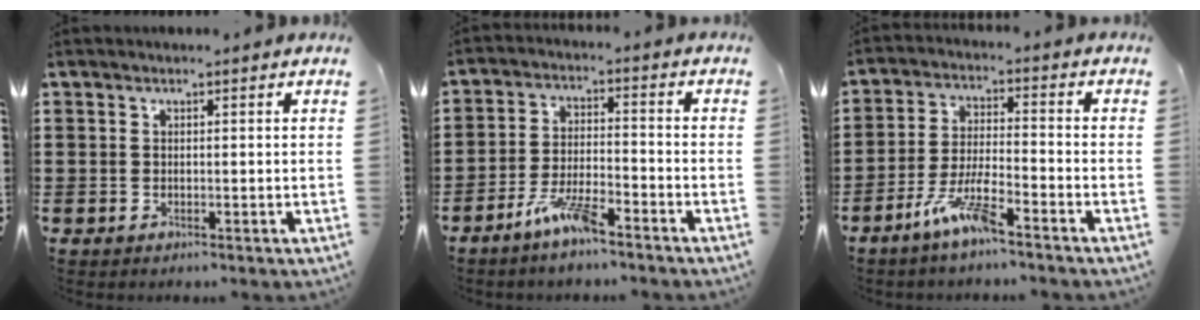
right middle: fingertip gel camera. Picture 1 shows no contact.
{"total": 6.4, "force": [-4.9, 1.2, 3.9], "torque": [-0.090, -0.003, -0.095]}
{"total": 7.0, "force": [-5.0, 0.8, 4.9], "torque": [-0.112, -0.008, -0.095]}